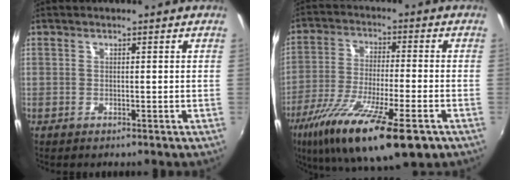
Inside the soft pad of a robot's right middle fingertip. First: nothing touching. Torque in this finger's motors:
{"motor_torque": [1.25, -0.90, 0.42, 0.21]}